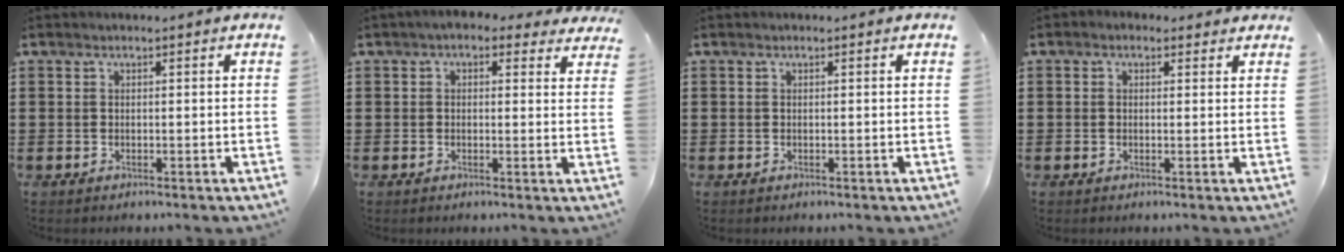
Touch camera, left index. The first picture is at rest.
{"total": 2.4, "force": [1.4, 1.3, 1.5], "torque": [-0.027, 0.002, 0.021]}
{"total": 0.0}
{"total": 1.2, "force": [0.6, 0.9, 0.5], "torque": [-0.012, 0.007, 0.011]}